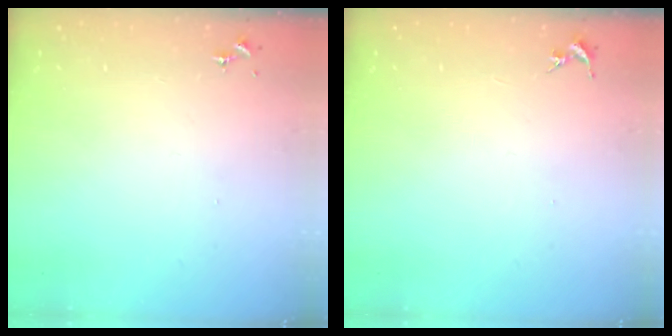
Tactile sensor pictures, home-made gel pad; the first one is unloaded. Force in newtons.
{"total": 0.0}